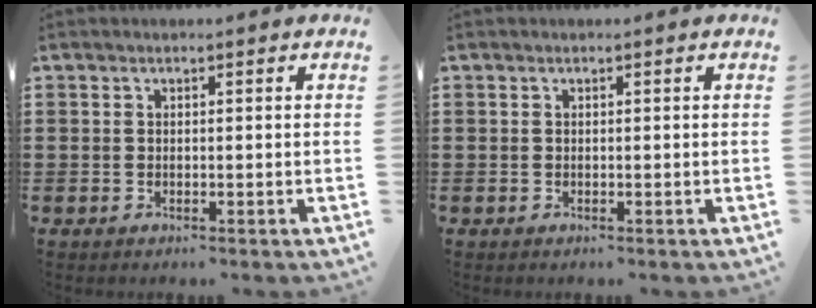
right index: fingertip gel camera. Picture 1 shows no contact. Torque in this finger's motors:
{"motor_torque": [0.00, 0.00, 0.00, 0.02]}